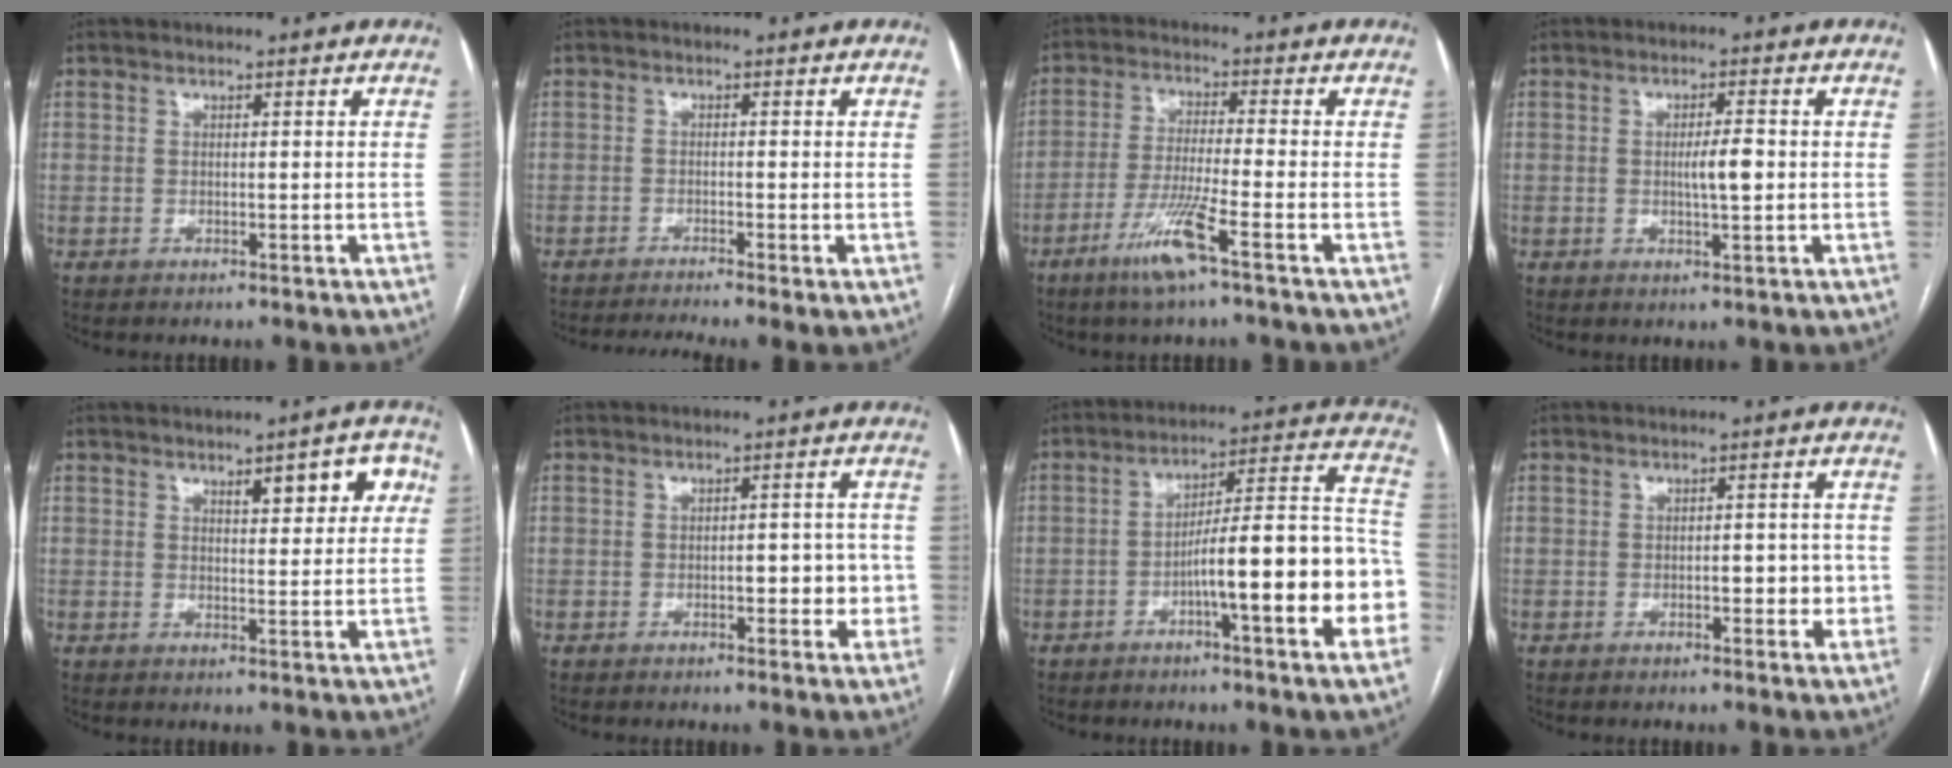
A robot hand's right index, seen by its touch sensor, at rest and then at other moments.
{"total": 4.7, "force": [-3.5, -0.3, 3.1], "torque": [-0.046, -0.004, -0.058]}
{"total": 8.1, "force": [-4.5, -0.7, 6.8], "torque": [-0.136, -0.016, -0.089]}
{"total": 3.9, "force": [-0.1, 0.6, 3.9], "torque": [-0.065, 0.000, 0.000]}
{"total": 6.6, "force": [2.9, 2.1, 5.6], "torque": [-0.063, 0.013, 0.035]}
{"total": 5.3, "force": [-1.2, 2.2, 4.7], "torque": [-0.054, 0.017, -0.012]}
{"total": 19.1, "force": [-5.3, 1.9, 18.3], "torque": [-0.194, 0.033, -0.072]}
{"total": 4.3, "force": [-1.0, 1.8, 3.8], "torque": [-0.045, 0.011, -0.011]}